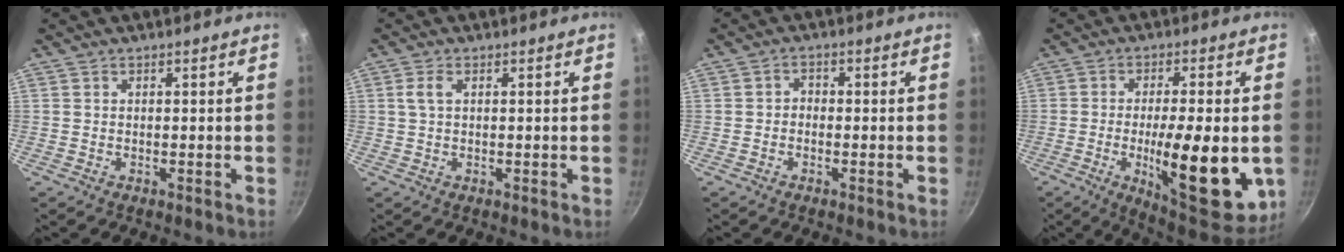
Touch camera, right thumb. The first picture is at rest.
{"total": 2.4, "force": [0.6, 1.1, 2.0], "torque": [-0.043, 0.005, 0.013]}
{"total": 1.8, "force": [-0.6, 1.5, 1.0], "torque": [-0.012, 0.012, -0.014]}
{"total": 19.8, "force": [-3.8, 6.4, 18.4], "torque": [-0.241, 0.000, -0.047]}